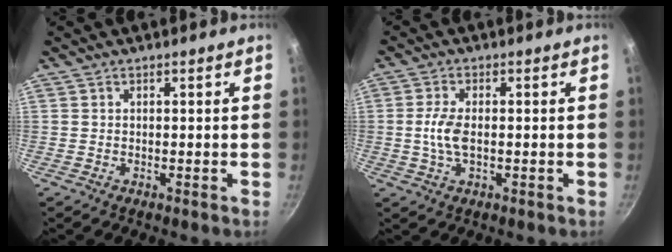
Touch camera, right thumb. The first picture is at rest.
{"total": 5.1, "force": [-0.3, 2.4, 4.4], "torque": [-0.098, 0.004, -0.008]}